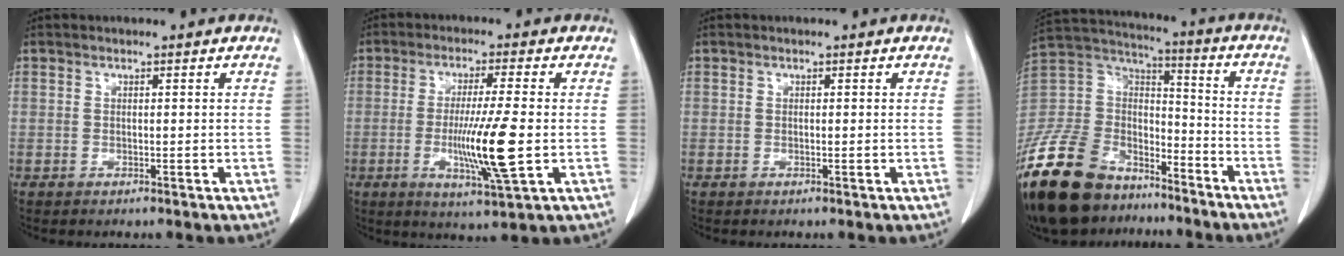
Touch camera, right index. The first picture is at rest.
{"total": 10.5, "force": [-1.8, -0.3, 10.3], "torque": [-0.186, -0.022, -0.034]}
{"total": 0.0}
{"total": 22.8, "force": [-16.8, 11.5, 10.4], "torque": [-0.263, 0.018, -0.307]}